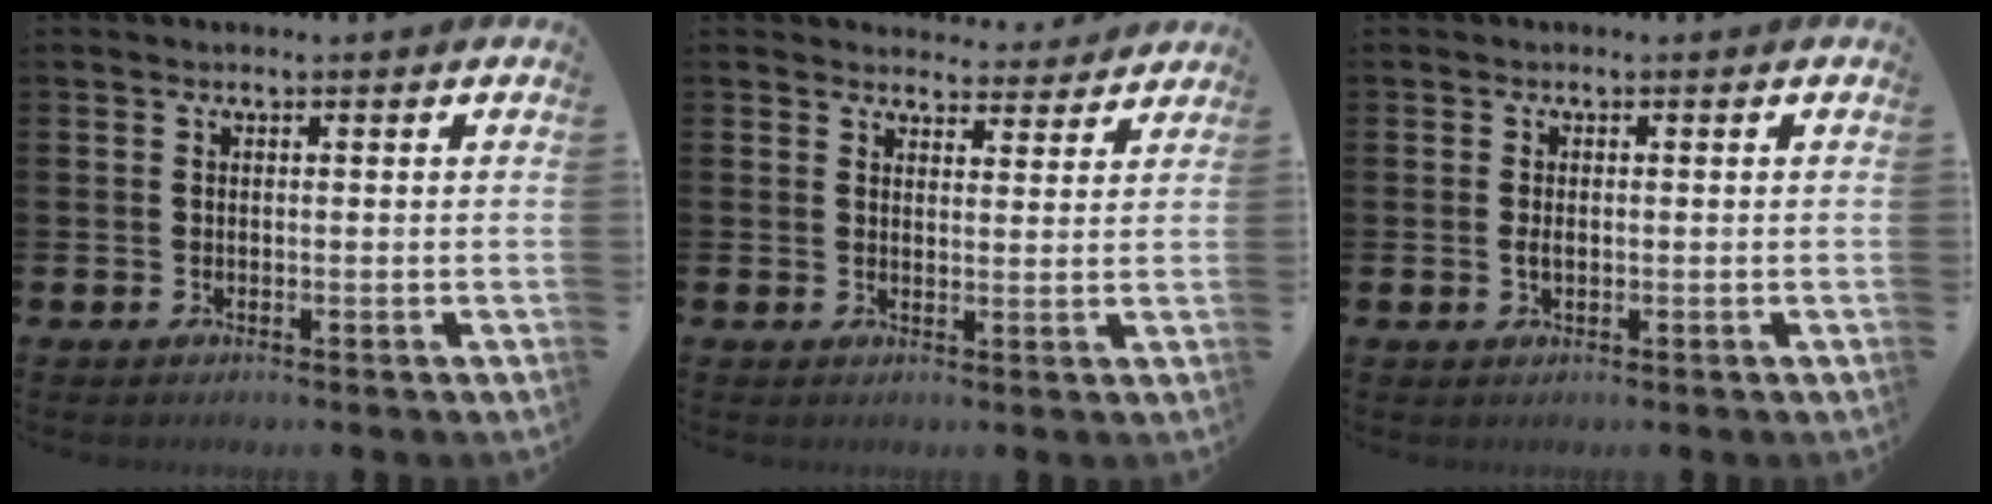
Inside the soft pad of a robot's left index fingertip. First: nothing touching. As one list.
[{"total": 3.8, "force": [3.7, 0.8, -0.1], "torque": [0.004, -0.025, 0.064]}, {"total": 1.2, "force": [-0.1, 0.7, 1.0], "torque": [-0.028, 0.007, -0.002]}]